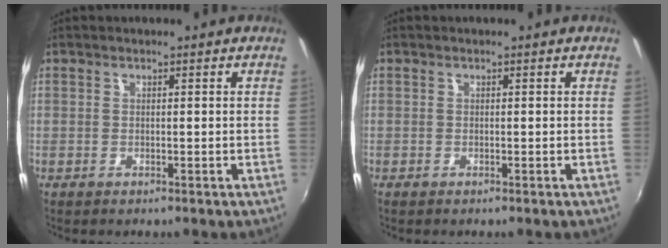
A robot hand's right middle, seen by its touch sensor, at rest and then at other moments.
{"total": 0.0}